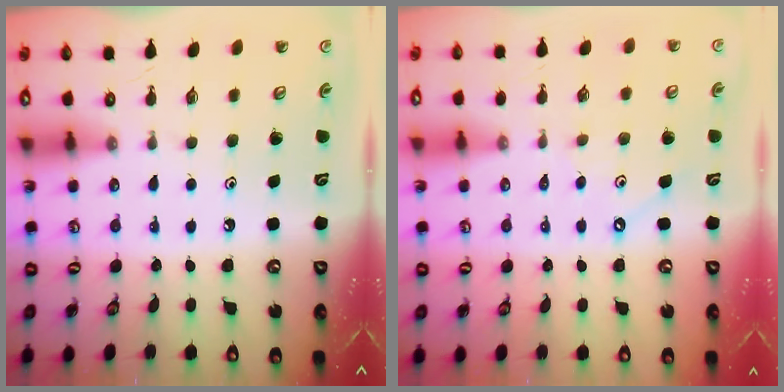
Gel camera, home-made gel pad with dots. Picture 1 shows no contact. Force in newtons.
{"total": 2.9, "press": 2.8, "slide": 0.5}